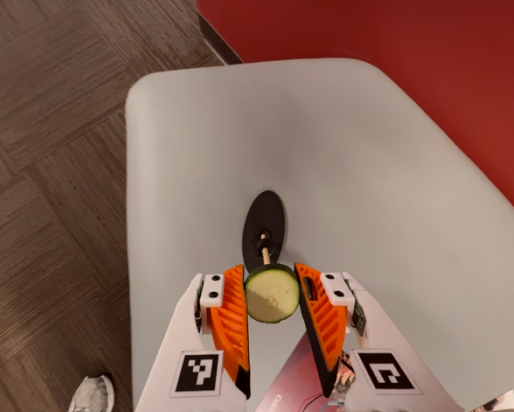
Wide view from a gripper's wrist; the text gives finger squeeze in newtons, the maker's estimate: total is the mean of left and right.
{"total": 11.7, "left": 13.4, "right": 10.0}